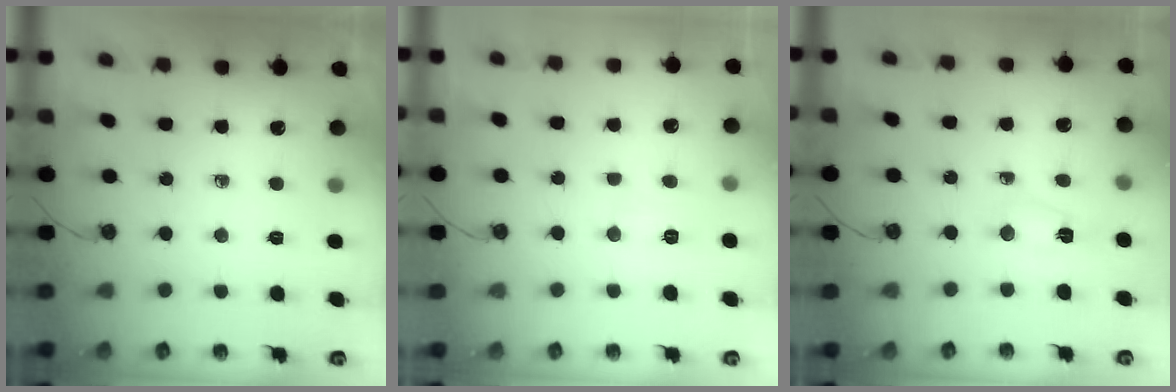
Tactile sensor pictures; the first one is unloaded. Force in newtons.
{"total": 5.5, "press": 5.4, "slide": 0.6}
{"total": 2.9, "press": 2.8, "slide": 0.6}